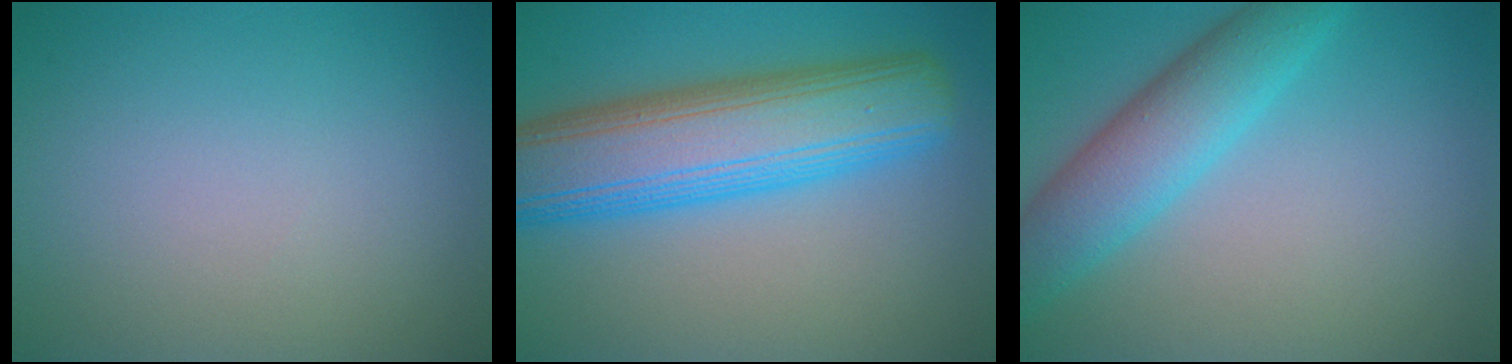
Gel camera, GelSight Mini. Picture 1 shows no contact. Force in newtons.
{"total": 10.3, "press": 10.3, "slide": 0.5}
{"total": 5.6, "press": 5.6, "slide": 0.2}